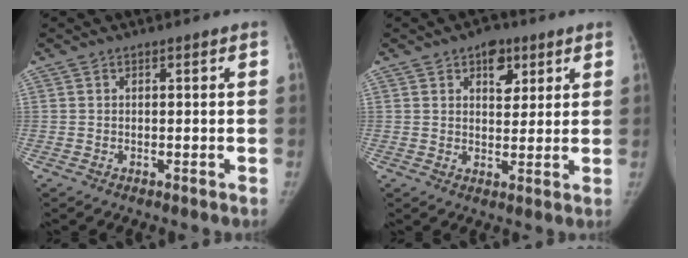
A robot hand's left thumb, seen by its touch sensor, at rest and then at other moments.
{"total": 6.0, "force": [3.1, 3.8, 3.4], "torque": [-0.014, -0.011, 0.042]}